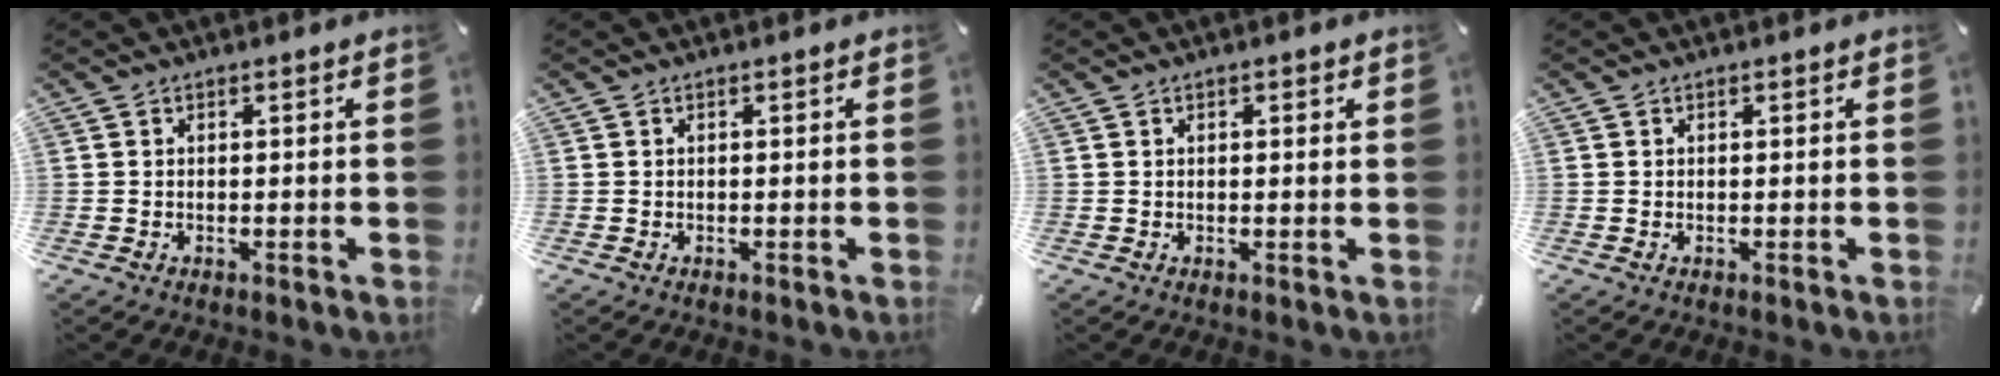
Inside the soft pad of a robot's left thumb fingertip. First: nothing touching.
{"total": 0.0}
{"total": 0.7, "force": [0.3, 0.5, 0.4], "torque": [0.001, 0.000, 0.002]}
{"total": 0.0}